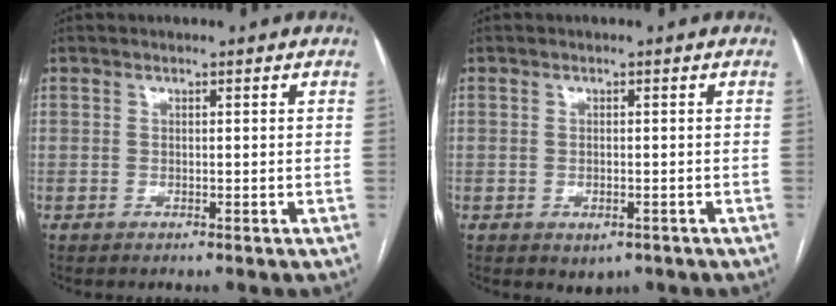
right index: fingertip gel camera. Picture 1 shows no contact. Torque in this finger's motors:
{"motor_torque": [0.35, -0.09, 0.07, 0.01]}